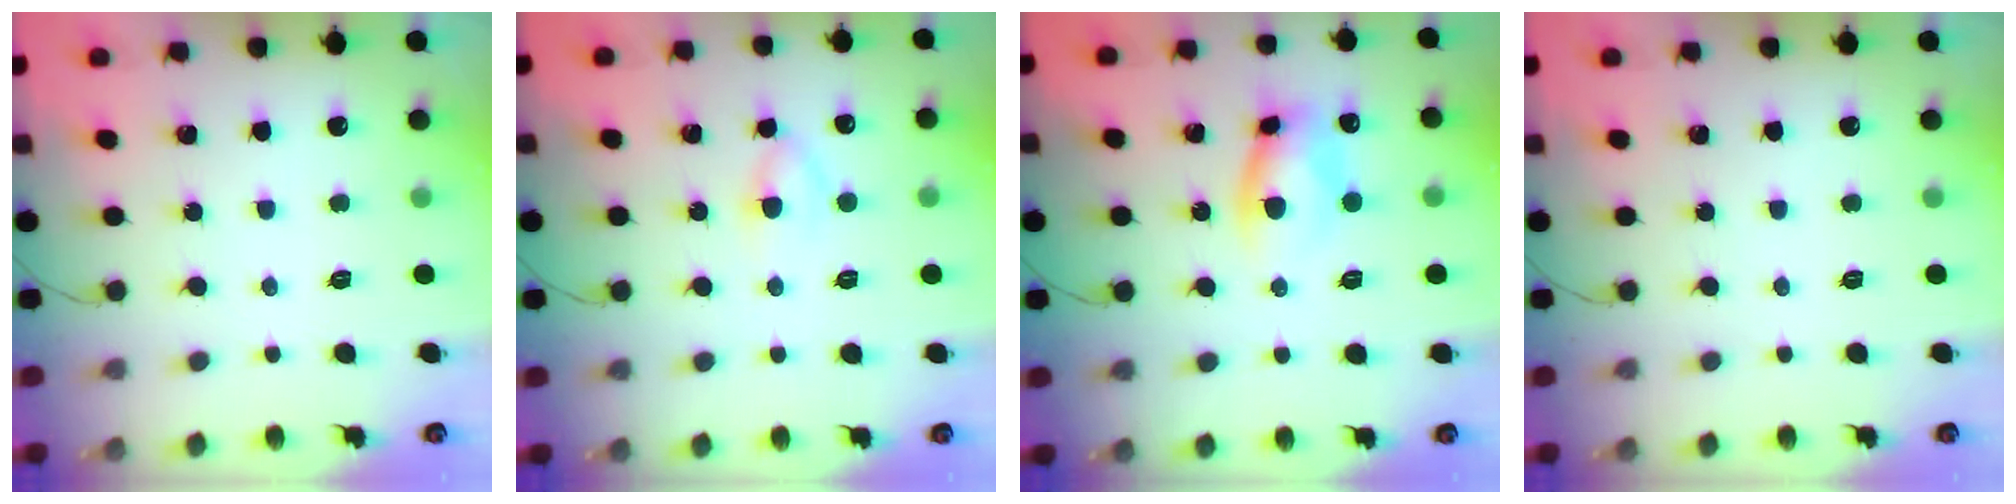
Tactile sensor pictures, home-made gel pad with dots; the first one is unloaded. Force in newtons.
{"total": 3.8, "press": 3.5, "slide": 1.5}
{"total": 7.3, "press": 7.3, "slide": 0.3}
{"total": 0.0}